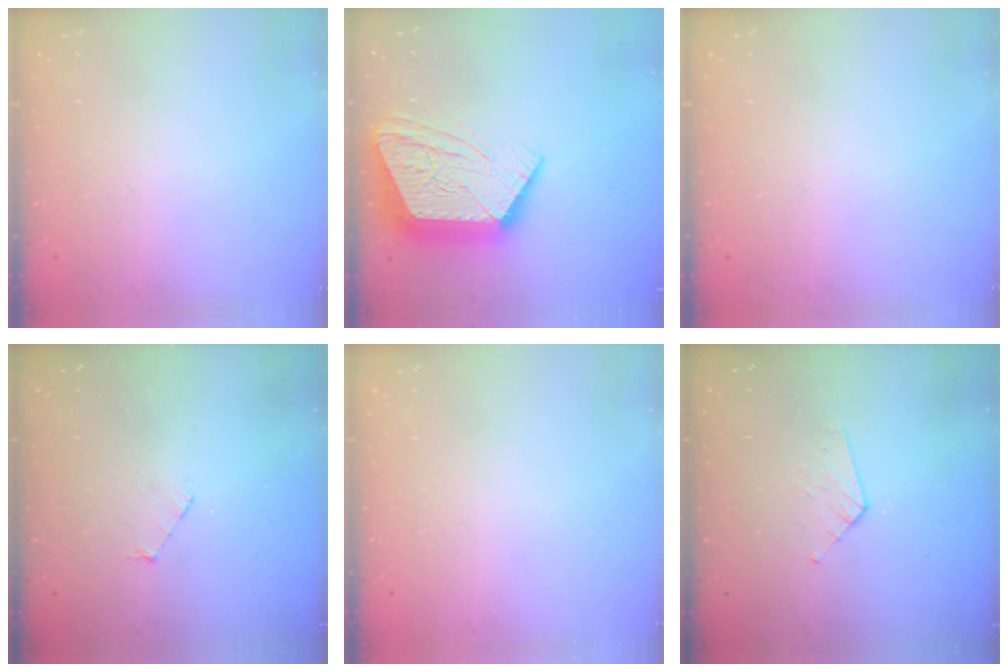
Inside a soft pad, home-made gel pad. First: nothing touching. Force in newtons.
{"total": 19.1, "press": 19.0, "slide": 1.6}
{"total": 0.0}
{"total": 3.6, "press": 3.6, "slide": 0.3}
{"total": 0.0}
{"total": 3.3, "press": 3.3, "slide": 0.2}